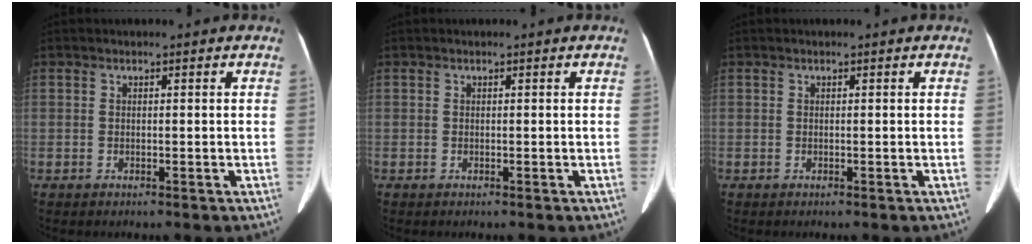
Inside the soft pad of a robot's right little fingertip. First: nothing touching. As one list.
[{"total": 0.0}, {"total": 0.0}]